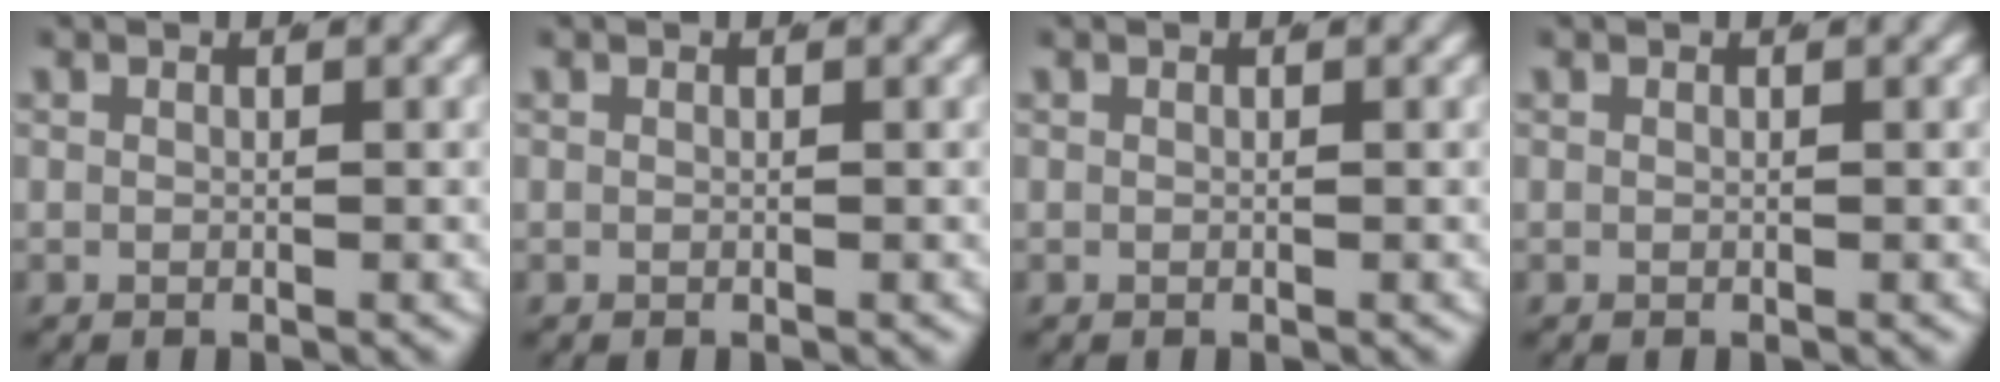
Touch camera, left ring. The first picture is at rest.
{"total": 0.0}
{"total": 0.0}
{"total": 0.0}